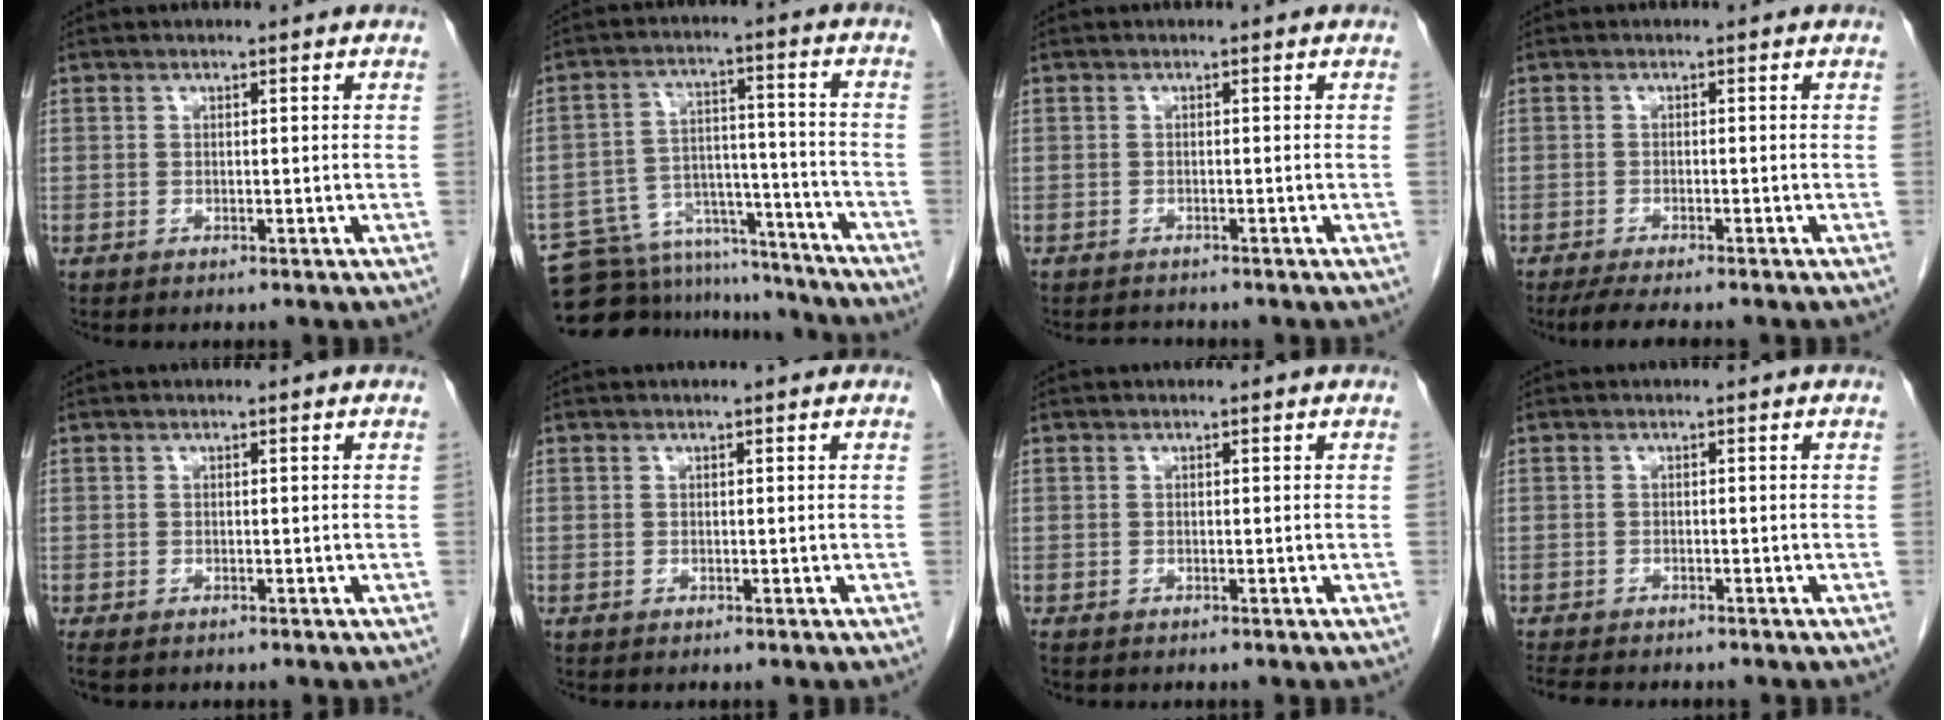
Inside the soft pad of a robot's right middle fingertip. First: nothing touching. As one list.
[{"total": 16.1, "force": [-15.3, 4.6, 2.2], "torque": [-0.035, 0.046, -0.225]}, {"total": 1.3, "force": [-1.3, 0.3, -0.1], "torque": [-0.002, -0.006, -0.019]}, {"total": 4.8, "force": [-4.0, 0.4, 2.7], "torque": [-0.043, -0.011, -0.062]}, {"total": 1.9, "force": [-1.4, 0.9, 0.9], "torque": [-0.018, -0.005, -0.019]}, {"total": 0.0}, {"total": 0.7, "force": [-0.6, 0.3, 0.2], "torque": [-0.007, -0.001, -0.009]}, {"total": 5.9, "force": [-5.1, 1.6, 2.5], "torque": [-0.040, -0.009, -0.075]}]